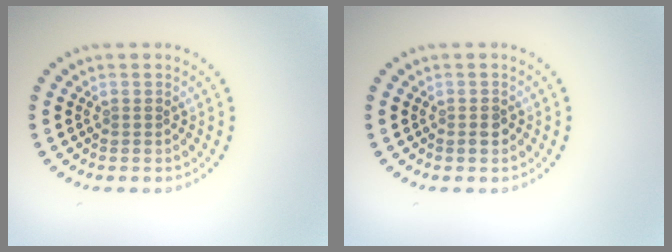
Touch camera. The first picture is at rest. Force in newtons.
{"total": 1.2, "press": 1.1, "slide": 0.4}